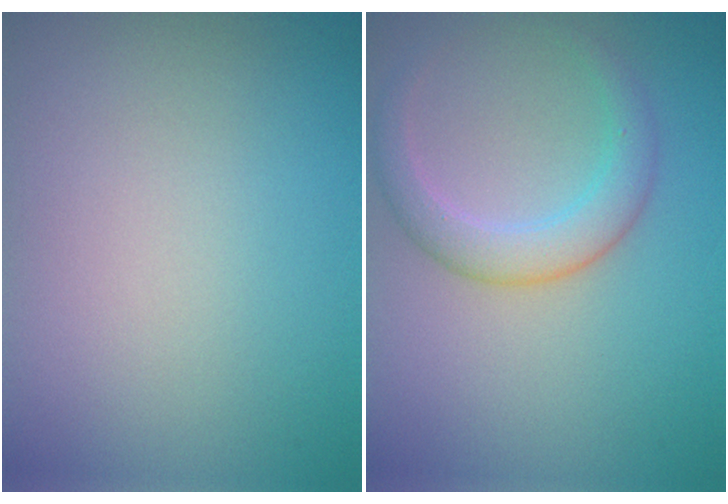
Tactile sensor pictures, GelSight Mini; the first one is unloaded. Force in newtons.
{"total": 3.2, "press": 3.2, "slide": 0.1}